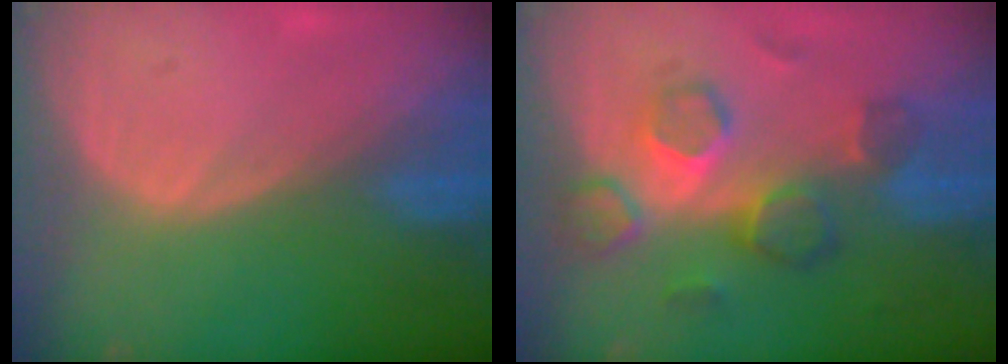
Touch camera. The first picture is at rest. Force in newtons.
{"total": 8.0, "press": 7.8, "slide": 1.8}